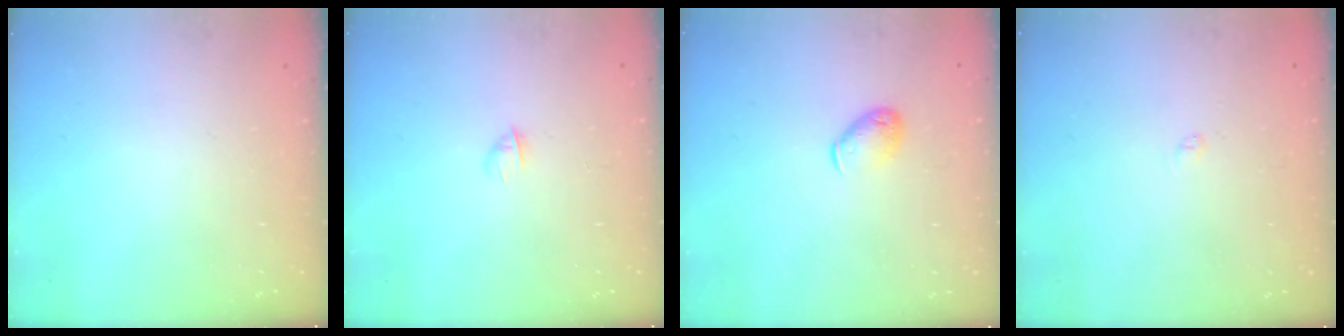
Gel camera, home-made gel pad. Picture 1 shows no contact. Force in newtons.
{"total": 2.8, "press": 2.7, "slide": 0.8}
{"total": 6.2, "press": 6.2, "slide": 0.9}
{"total": 1.9, "press": 1.9, "slide": 0.3}